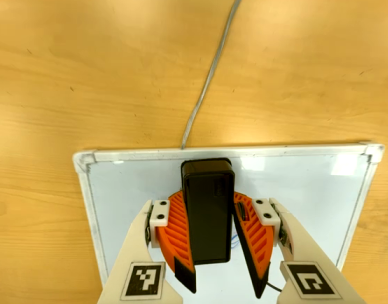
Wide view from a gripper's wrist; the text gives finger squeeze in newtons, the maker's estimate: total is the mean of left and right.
{"total": 11.7, "left": 12.9, "right": 10.4}